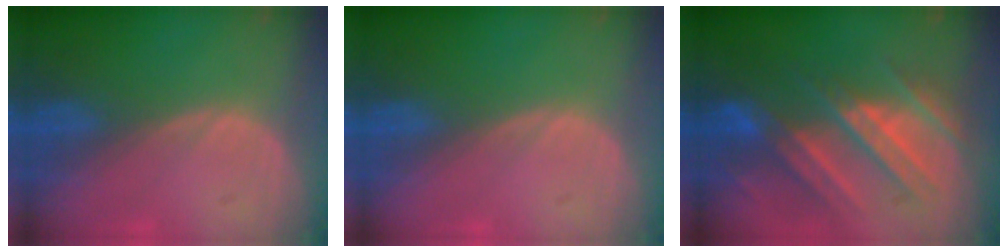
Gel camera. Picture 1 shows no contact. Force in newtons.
{"total": 0.0}
{"total": 9.6, "press": 9.4, "slide": 1.9}